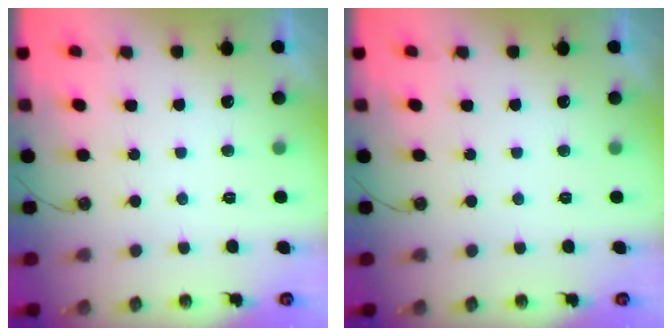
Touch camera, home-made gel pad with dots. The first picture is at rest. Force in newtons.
{"total": 0.0}